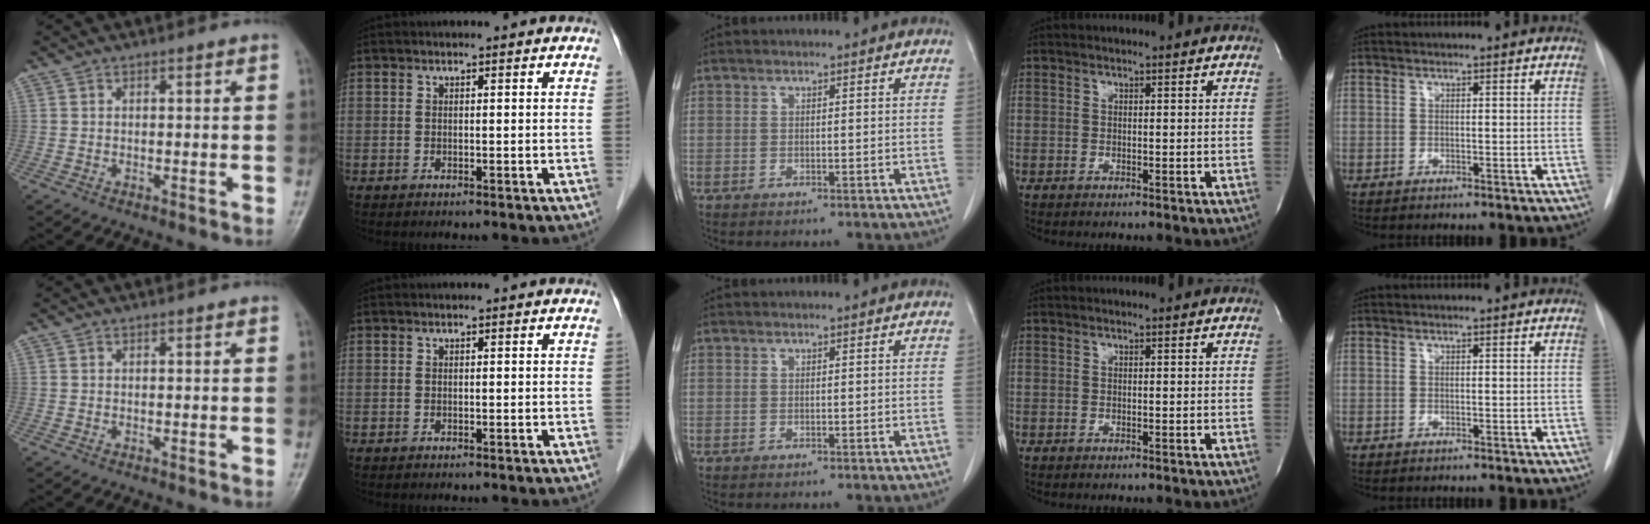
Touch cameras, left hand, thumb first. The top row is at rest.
{}